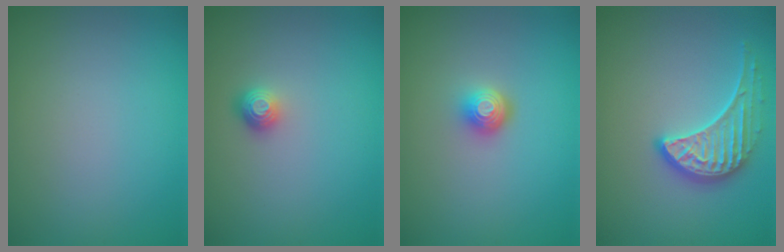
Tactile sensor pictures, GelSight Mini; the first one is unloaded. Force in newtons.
{"total": 1.2, "press": 1.0, "slide": 0.7}
{"total": 2.0, "press": 1.4, "slide": 1.4}
{"total": 3.5, "press": 3.1, "slide": 1.5}